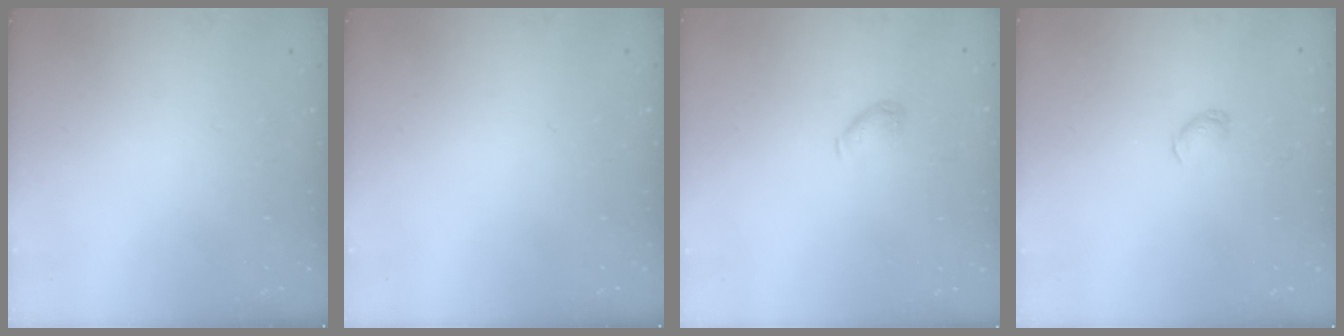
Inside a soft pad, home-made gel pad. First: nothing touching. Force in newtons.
{"total": 0.0}
{"total": 4.9, "press": 4.9, "slide": 0.4}
{"total": 3.0, "press": 2.9, "slide": 0.7}